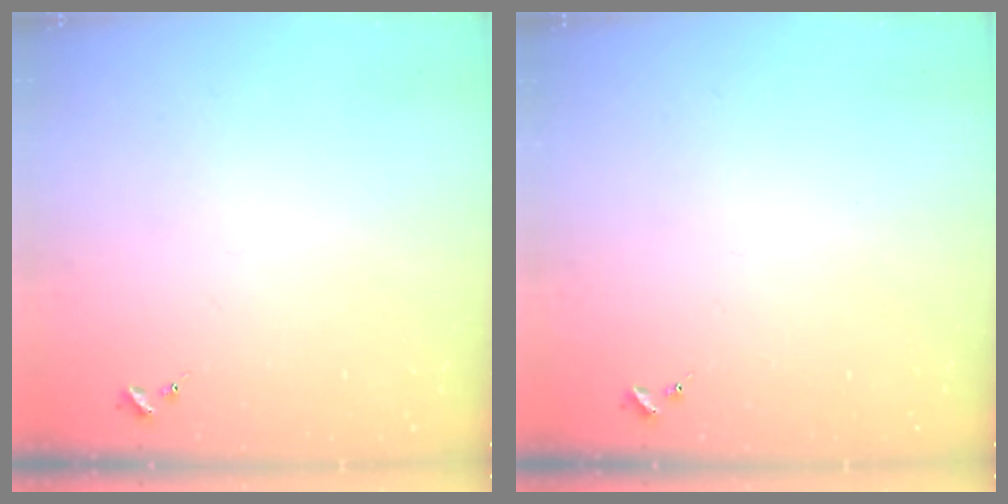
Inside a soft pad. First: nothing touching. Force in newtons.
{"total": 0.0}